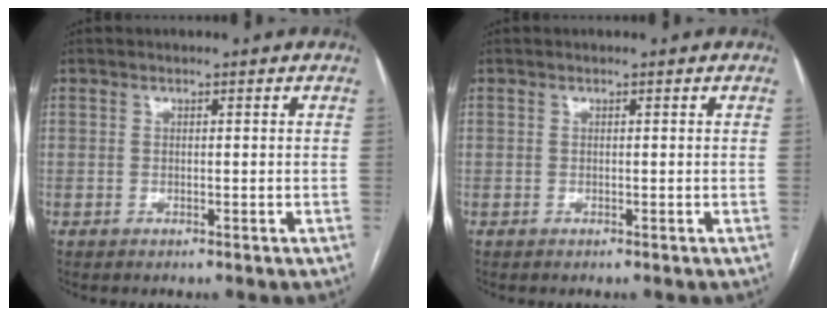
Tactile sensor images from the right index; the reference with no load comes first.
{"total": 0.0}